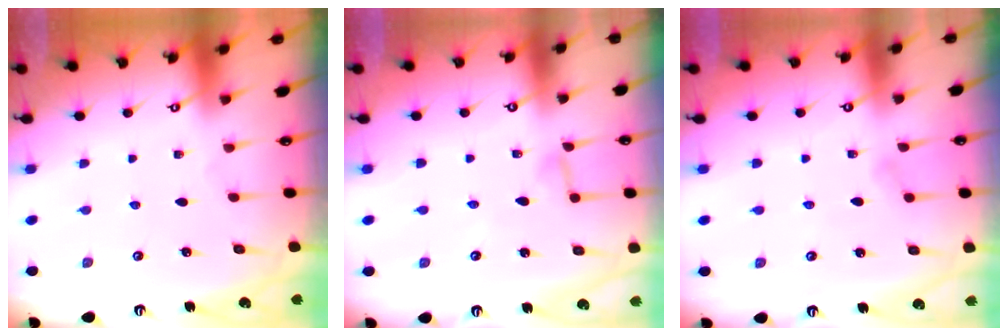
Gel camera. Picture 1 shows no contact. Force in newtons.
{"total": 4.3, "press": 4.3, "slide": 0.4}
{"total": 3.9, "press": 3.9, "slide": 0.5}